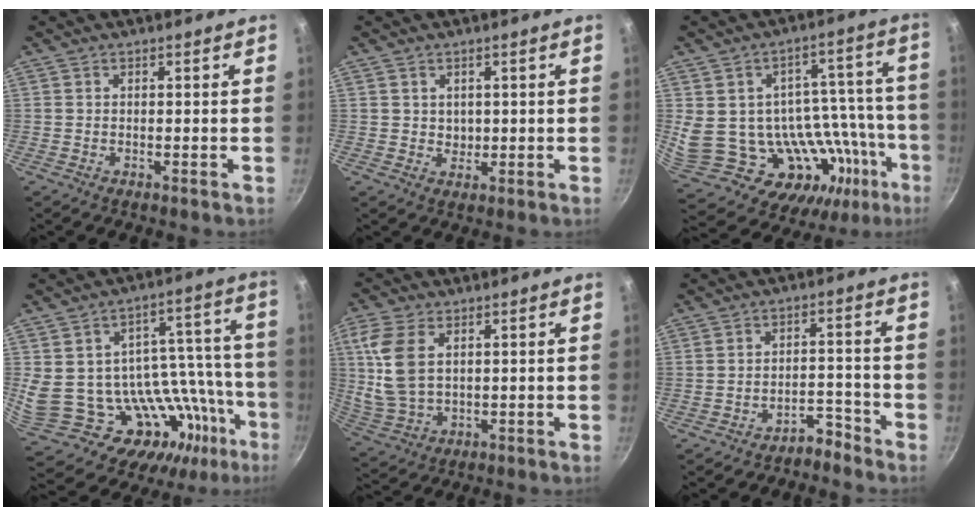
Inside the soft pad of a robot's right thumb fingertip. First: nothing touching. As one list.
[{"total": 2.2, "force": [0.6, 2.0, 0.7], "torque": [-0.001, -0.007, 0.011]}, {"total": 28.3, "force": [-7.3, 17.6, 20.9], "torque": [-0.273, 0.024, -0.071]}, {"total": 30.0, "force": [-9.5, 17.6, 22.4], "torque": [-0.280, 0.027, -0.104]}, {"total": 11.2, "force": [2.7, 6.9, 8.3], "torque": [-0.172, -0.008, 0.064]}, {"total": 4.0, "force": [-3.4, 1.6, 1.2], "torque": [0.003, 0.042, -0.052]}]